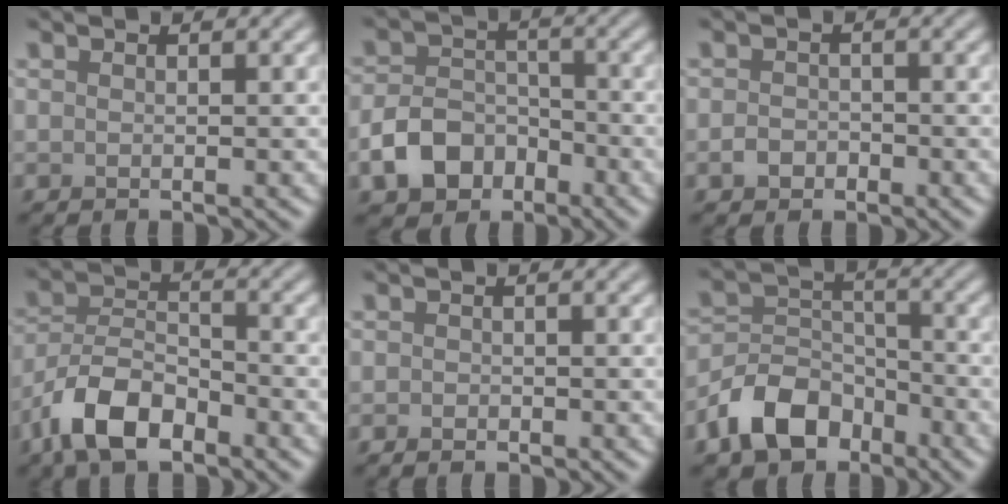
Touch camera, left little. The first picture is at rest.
{"total": 5.3, "force": [-2.7, 3.7, 2.5], "torque": [-0.044, -0.003, -0.055]}
{"total": 1.5, "force": [-0.8, 1.2, 0.6], "torque": [-0.006, 0.000, -0.018]}
{"total": 6.8, "force": [-4.3, 3.3, 4.2], "torque": [-0.072, 0.003, -0.090]}
{"total": 0.7, "force": [-0.4, 0.4, 0.4], "torque": [-0.003, -0.004, -0.006]}
{"total": 6.9, "force": [-4.3, 4.3, 3.1], "torque": [-0.053, -0.003, -0.093]}